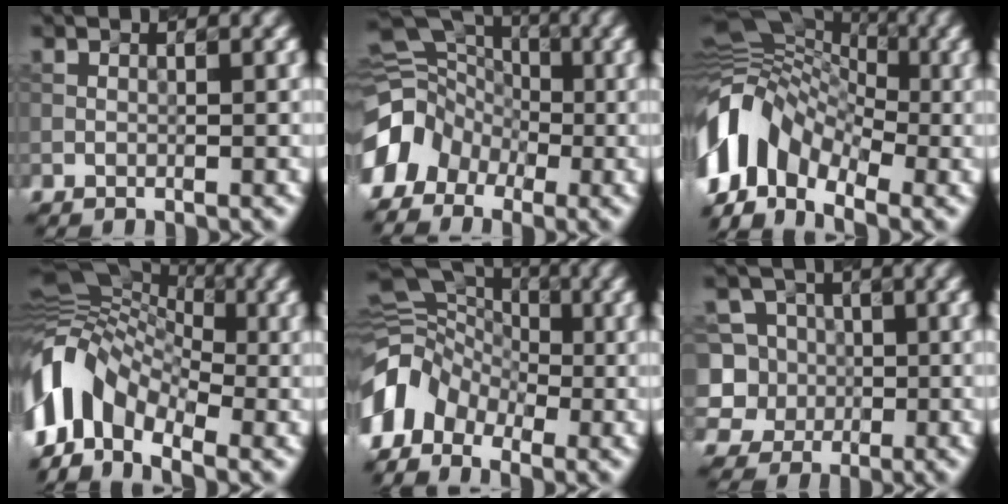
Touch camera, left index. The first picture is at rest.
{"total": 6.2, "force": [-2.4, 5.0, 2.8], "torque": [-0.032, 0.012, -0.050]}
{"total": 10.9, "force": [-3.3, 7.1, 7.6], "torque": [-0.145, 0.014, -0.083]}
{"total": 10.7, "force": [-3.0, 6.9, 7.6], "torque": [-0.145, 0.016, -0.078]}
{"total": 6.7, "force": [-2.7, 5.0, 3.5], "torque": [-0.061, 0.006, -0.074]}
{"total": 7.6, "force": [-0.4, 7.2, 2.3], "torque": [-0.049, 0.031, -0.027]}